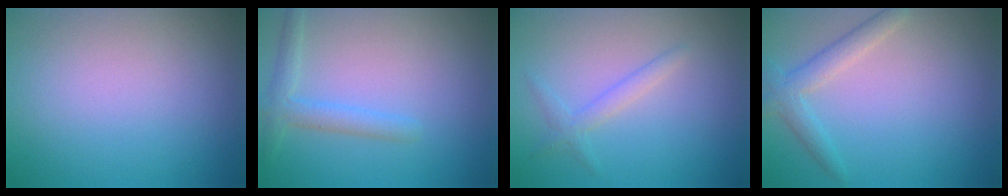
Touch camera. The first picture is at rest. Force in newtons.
{"total": 2.3, "press": 2.3, "slide": 0.1}
{"total": 1.7, "press": 1.6, "slide": 0.2}
{"total": 2.6, "press": 2.6, "slide": 0.1}